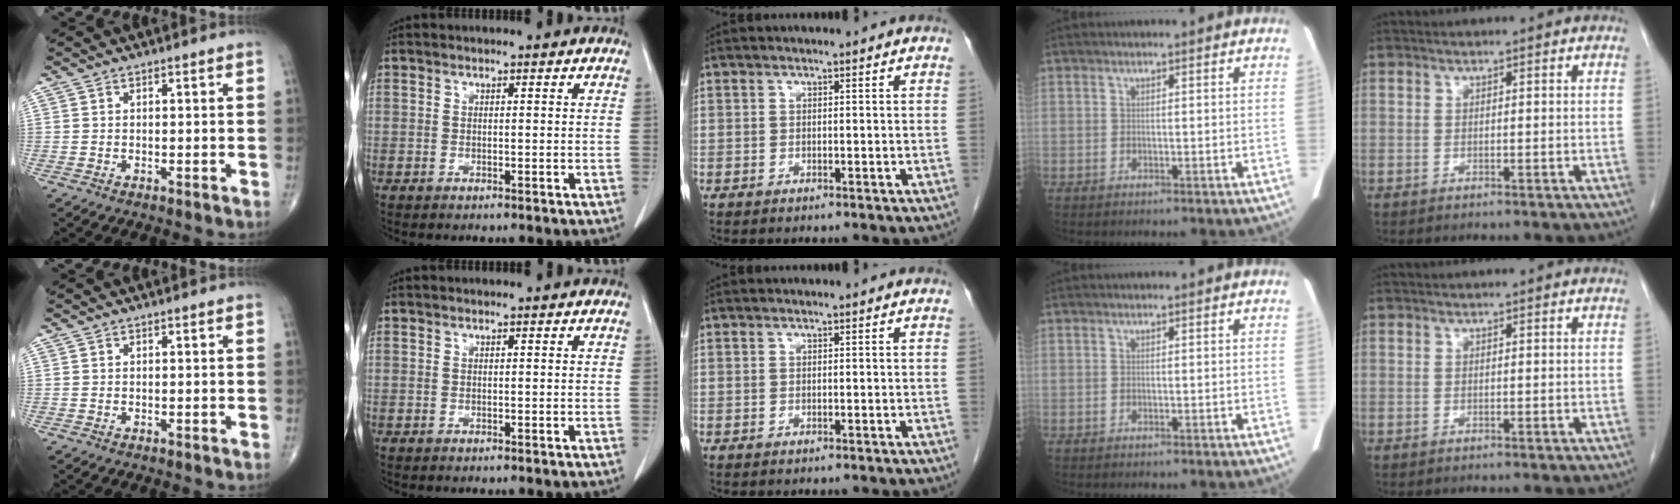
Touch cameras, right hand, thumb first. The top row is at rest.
{}